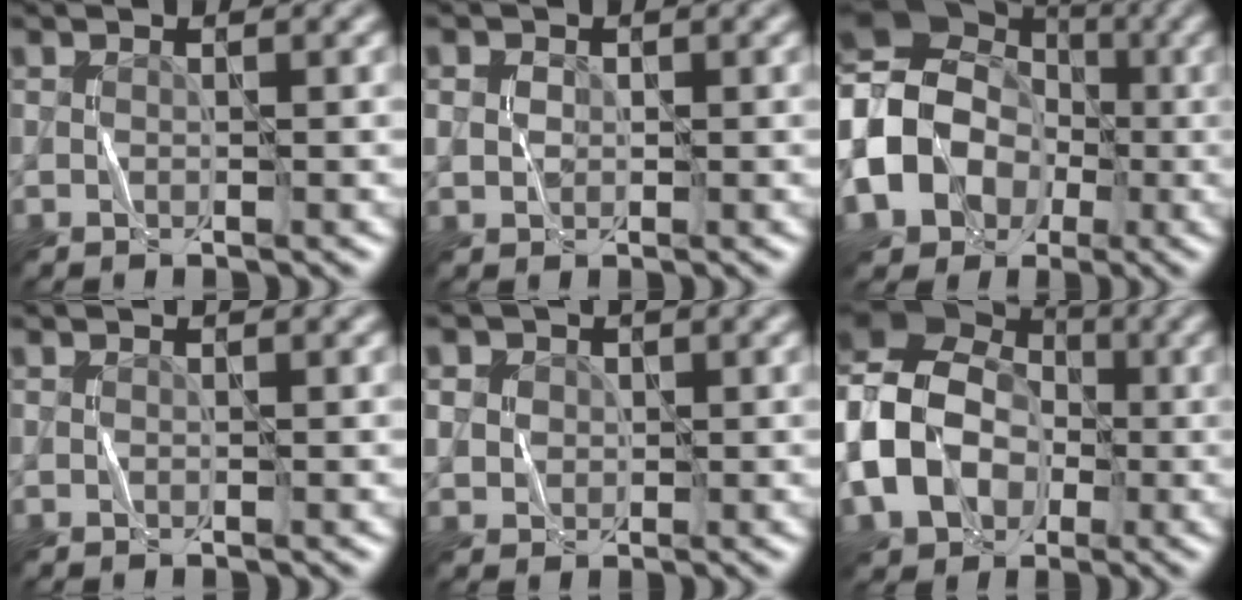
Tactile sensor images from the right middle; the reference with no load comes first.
{"total": 2.8, "force": [0.9, 2.2, 1.4], "torque": [-0.029, 0.018, 0.000]}
{"total": 12.4, "force": [-2.3, 10.6, 6.0], "torque": [-0.130, -0.013, -0.071]}
{"total": 0.0}
{"total": 4.0, "force": [1.6, 3.3, 1.7], "torque": [-0.050, 0.019, 0.021]}
{"total": 11.6, "force": [-2.0, 9.0, 7.0], "torque": [-0.153, -0.007, -0.055]}